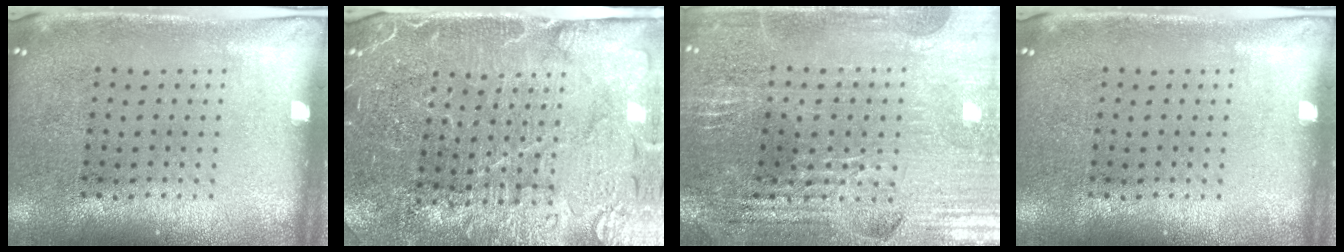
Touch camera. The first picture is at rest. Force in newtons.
{"total": 4.6, "press": 4.4, "slide": 1.5}
{"total": 3.0, "press": 3.0, "slide": 0.4}
{"total": 0.0}